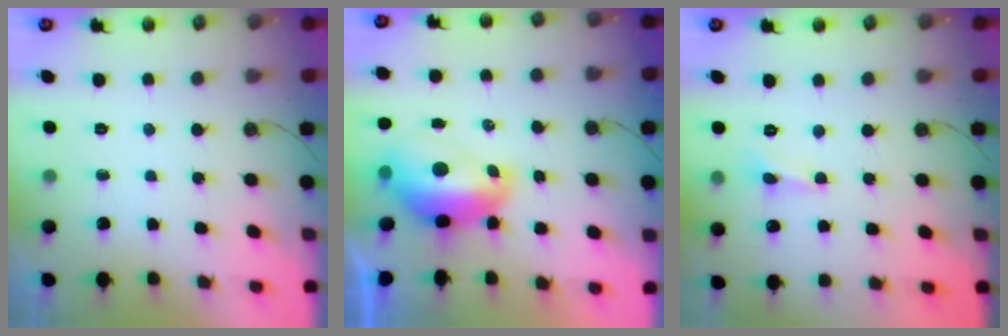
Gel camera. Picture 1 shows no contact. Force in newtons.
{"total": 3.1, "press": 3.0, "slide": 0.7}
{"total": 0.0}